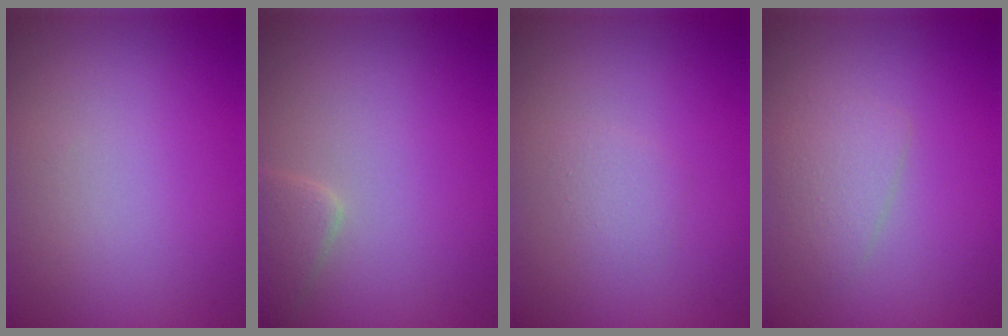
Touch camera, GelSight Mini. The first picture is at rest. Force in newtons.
{"total": 1.8, "press": 1.8, "slide": 0.1}
{"total": 1.0, "press": 1.0, "slide": 0.0}
{"total": 2.1, "press": 2.1, "slide": 0.0}